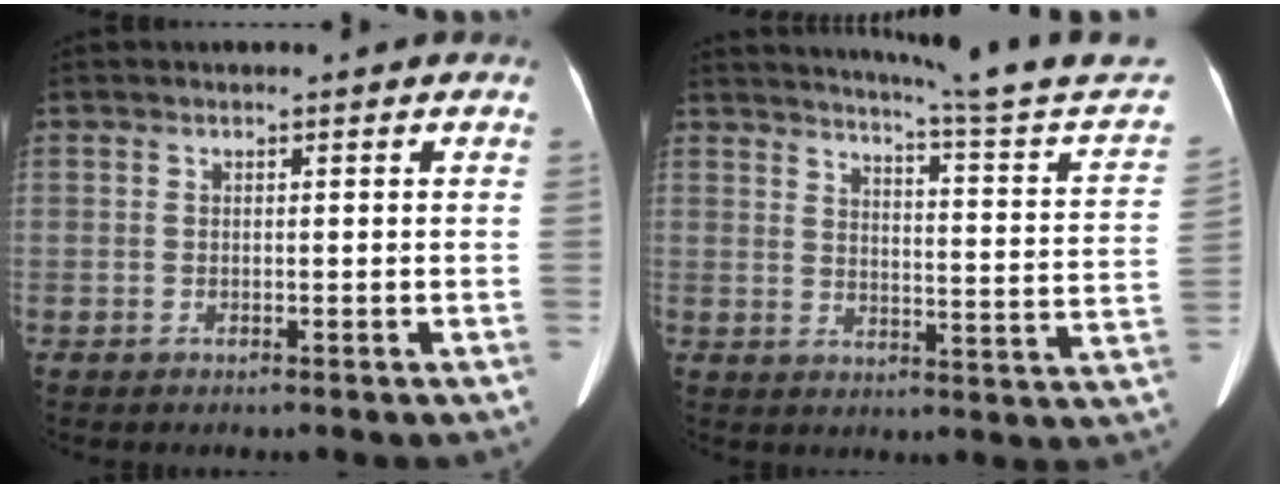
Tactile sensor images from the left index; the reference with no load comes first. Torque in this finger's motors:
{"motor_torque": [-0.73, -1.41, 0.04, 0.04]}